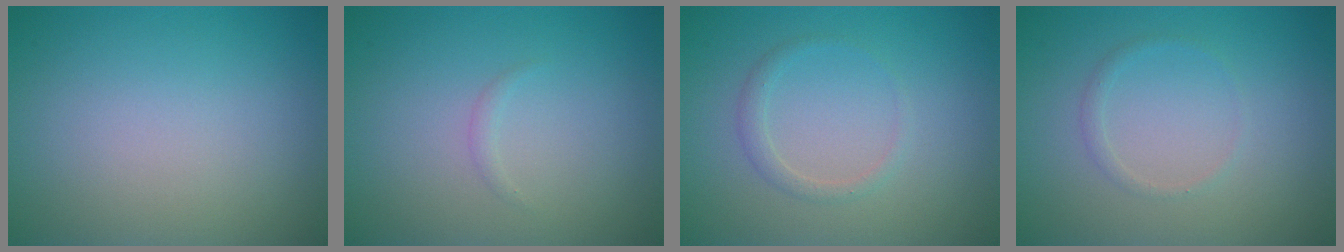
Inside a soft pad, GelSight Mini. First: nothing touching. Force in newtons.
{"total": 0.5, "press": 0.5, "slide": 0.0}
{"total": 1.2, "press": 1.2, "slide": 0.2}
{"total": 0.8, "press": 0.8, "slide": 0.0}